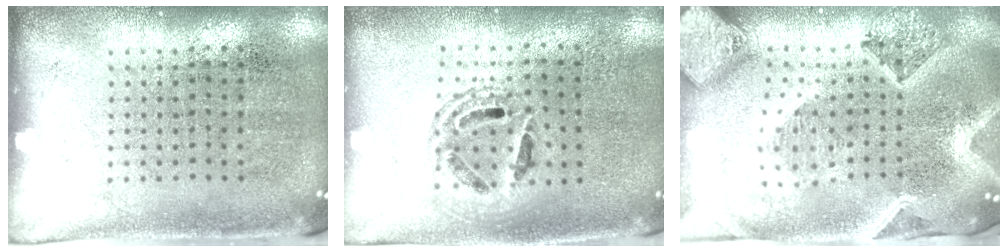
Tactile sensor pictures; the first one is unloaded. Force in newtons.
{"total": 1.5, "press": 1.3, "slide": 0.7}
{"total": 3.8, "press": 3.0, "slide": 2.3}